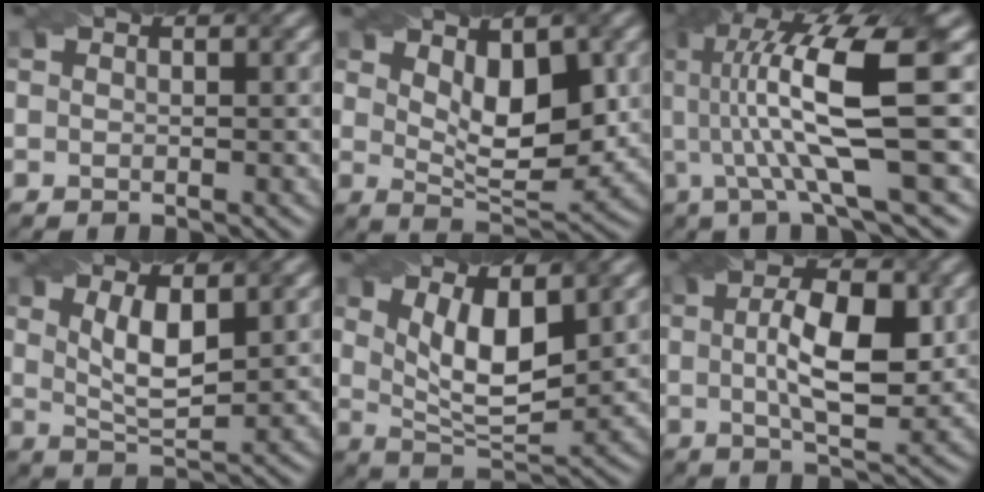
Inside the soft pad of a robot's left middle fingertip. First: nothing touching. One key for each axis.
{"total": 6.1, "fx": 1.9, "fy": 2.7, "fz": 5.1, "tx": -0.080, "ty": -0.009, "tz": 0.035}
{"total": 11.8, "fx": 1.3, "fy": 2.4, "fz": 11.5, "tx": -0.191, "ty": 0.014, "tz": 0.025}
{"total": 4.0, "fx": 1.4, "fy": 1.3, "fz": 3.5, "tx": -0.072, "ty": -0.008, "tz": 0.029}
{"total": 6.2, "fx": 2.4, "fy": 2.3, "fz": 5.2, "tx": -0.096, "ty": -0.011, "tz": 0.047}
{"total": 7.3, "fx": 0.9, "fy": 2.6, "fz": 6.7, "tx": -0.112, "ty": 0.004, "tz": 0.013}